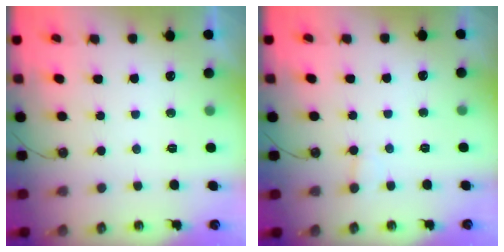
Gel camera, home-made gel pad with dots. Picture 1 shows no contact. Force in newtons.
{"total": 2.8, "press": 2.8, "slide": 0.2}